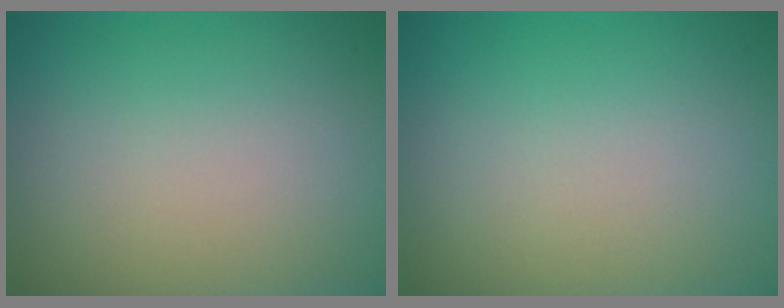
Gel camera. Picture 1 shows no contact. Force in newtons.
{"total": 0.0}